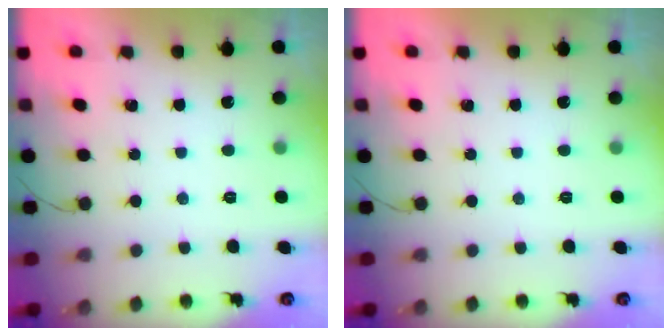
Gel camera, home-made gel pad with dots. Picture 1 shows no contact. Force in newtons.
{"total": 0.0}